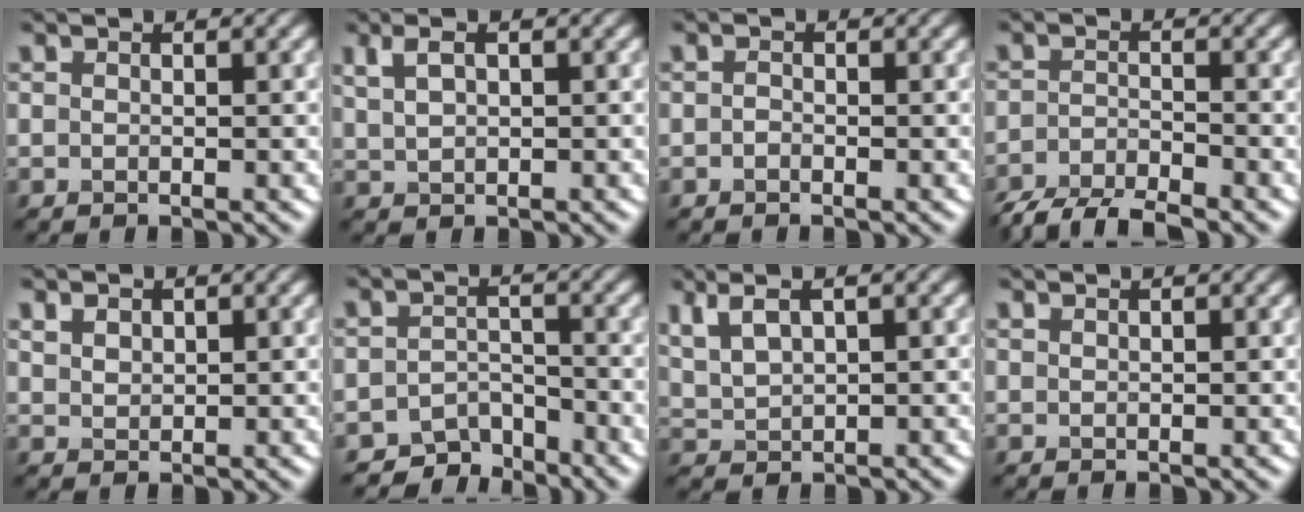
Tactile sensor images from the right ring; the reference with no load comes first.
{"total": 2.6, "force": [1.3, 1.2, 1.9], "torque": [-0.042, 0.003, 0.029]}
{"total": 0.5, "force": [-0.2, 0.3, 0.3], "torque": [-0.005, 0.000, -0.005]}
{"total": 5.3, "force": [-4.6, 1.1, 2.4], "torque": [-0.042, -0.009, -0.088]}
{"total": 1.5, "force": [1.0, 1.0, 0.6], "torque": [-0.012, 0.000, 0.024]}
{"total": 3.3, "force": [-3.0, 1.3, 0.3], "torque": [0.009, 0.004, -0.055]}
{"total": 4.8, "force": [2.7, 2.0, 3.4], "torque": [-0.083, 0.019, 0.054]}
{"total": 0.7, "force": [0.7, 0.1, 0.2], "torque": [-0.002, -0.002, 0.009]}